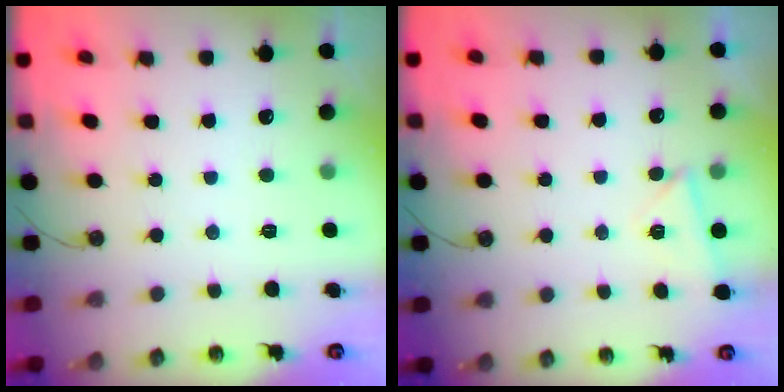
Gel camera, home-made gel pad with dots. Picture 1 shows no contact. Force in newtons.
{"total": 3.5, "press": 2.6, "slide": 2.3}